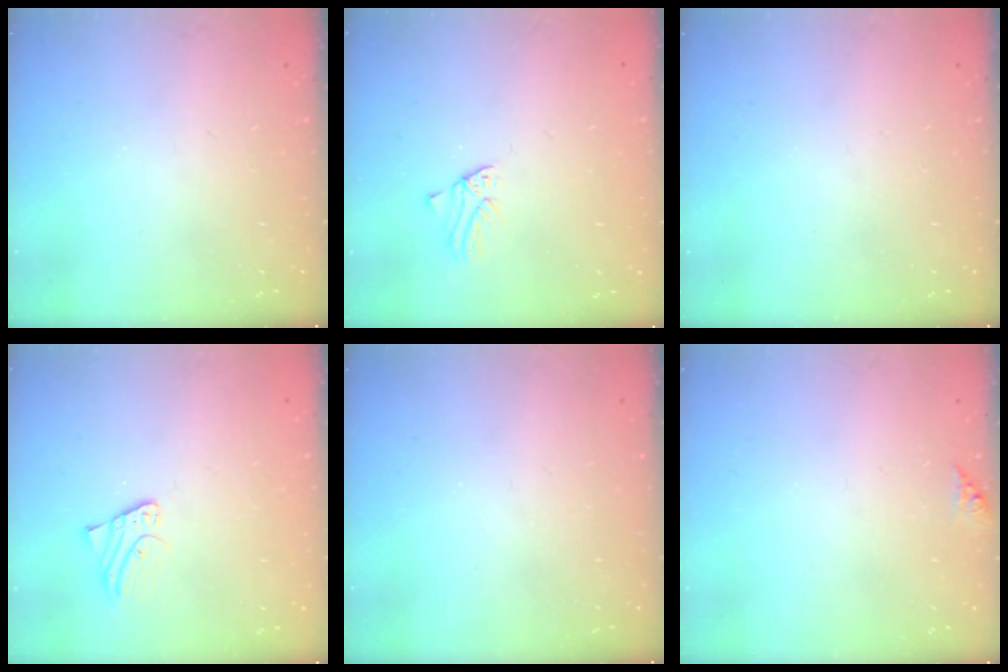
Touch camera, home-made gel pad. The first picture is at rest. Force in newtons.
{"total": 1.1, "press": 1.1, "slide": 0.2}
{"total": 0.0}
{"total": 3.1, "press": 3.1, "slide": 0.3}
{"total": 0.0}
{"total": 5.0, "press": 5.0, "slide": 0.6}